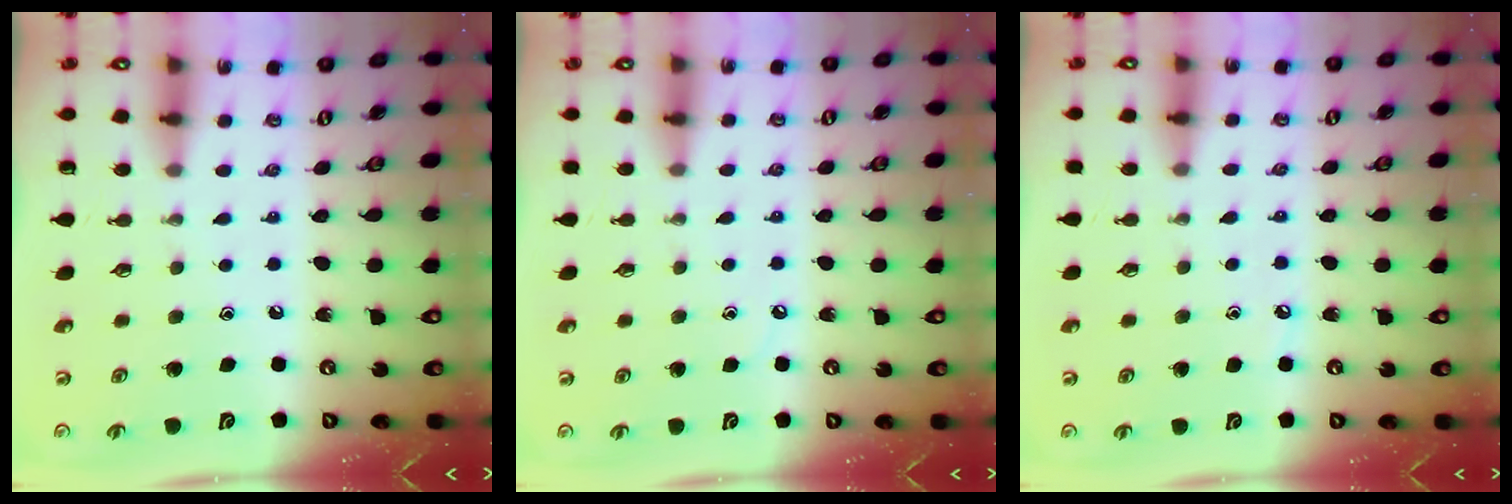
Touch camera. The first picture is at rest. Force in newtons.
{"total": 2.5, "press": 2.5, "slide": 0.4}
{"total": 3.2, "press": 3.2, "slide": 0.4}